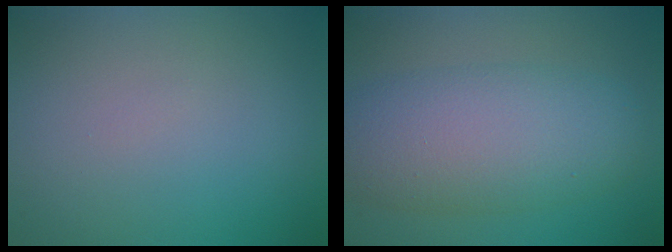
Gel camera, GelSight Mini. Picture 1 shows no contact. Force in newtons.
{"total": 7.5, "press": 7.5, "slide": 0.3}